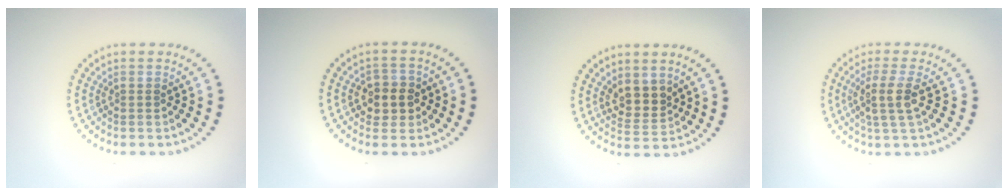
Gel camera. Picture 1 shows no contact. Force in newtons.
{"total": 2.7, "press": 2.6, "slide": 0.6}
{"total": 2.6, "press": 2.2, "slide": 1.4}
{"total": 3.1, "press": 2.4, "slide": 1.9}